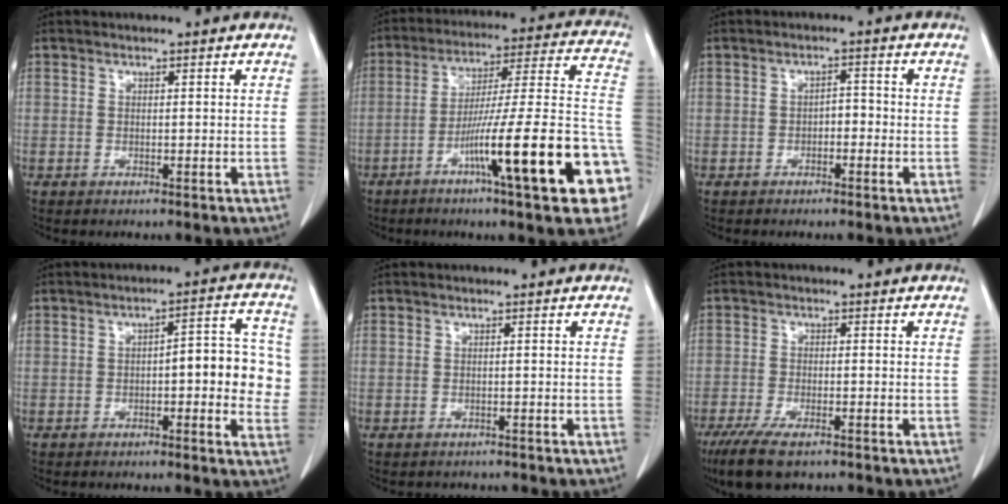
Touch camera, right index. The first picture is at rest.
{"total": 23.0, "force": [-9.1, 0.8, 21.1], "torque": [-0.237, 0.002, -0.142]}
{"total": 1.9, "force": [-0.8, 1.0, 1.5], "torque": [-0.016, 0.007, -0.014]}
{"total": 9.2, "force": [-0.3, 2.9, 8.7], "torque": [-0.099, 0.027, -0.005]}
{"total": 1.8, "force": [-1.5, 0.9, 0.0], "torque": [-0.008, 0.000, -0.023]}
{"total": 8.0, "force": [-5.7, 2.0, 5.2], "torque": [-0.095, -0.019, -0.095]}